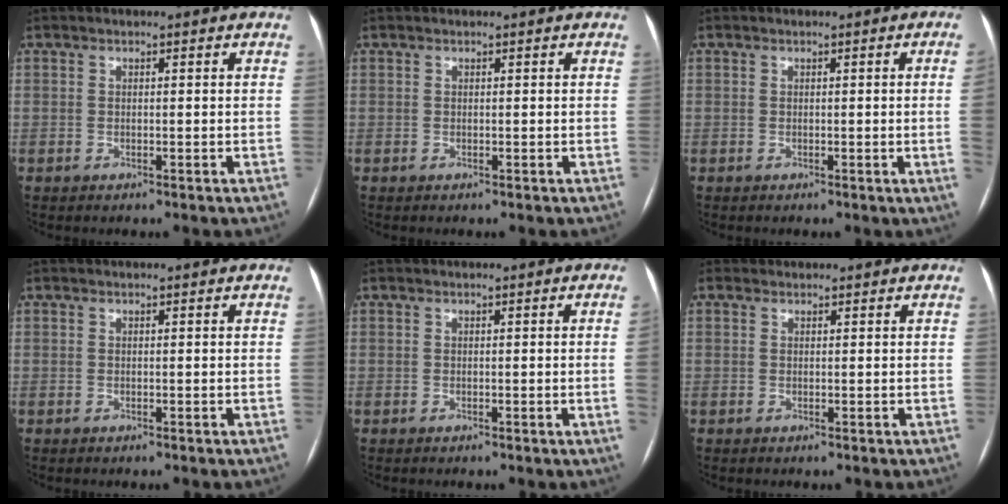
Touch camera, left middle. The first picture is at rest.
{"total": 0.0}
{"total": 2.5, "force": [-0.2, -0.9, 2.3], "torque": [-0.031, -0.001, -0.002]}
{"total": 0.0}
{"total": 1.5, "force": [-0.2, -0.6, 1.3], "torque": [-0.016, 0.001, -0.004]}
{"total": 4.6, "force": [3.6, 2.5, 1.4], "torque": [-0.042, 0.041, 0.071]}